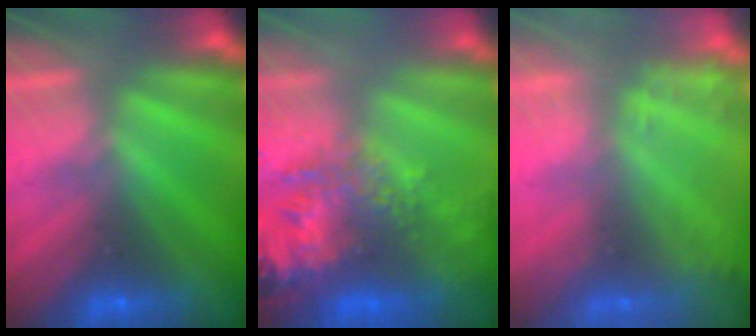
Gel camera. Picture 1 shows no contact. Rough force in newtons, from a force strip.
{"total": 9.5}
{"total": 1.8}